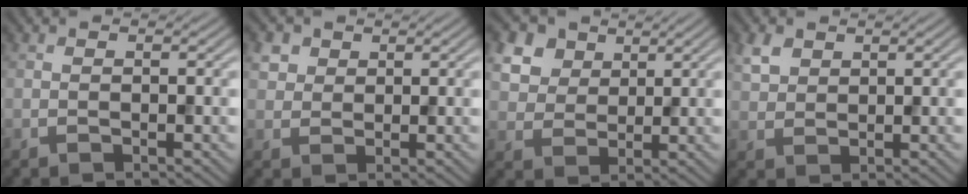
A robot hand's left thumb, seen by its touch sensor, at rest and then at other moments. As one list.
[{"total": 2.9, "force": [1.4, 2.4, 1.0], "torque": [-0.033, 0.000, 0.032]}, {"total": 8.2, "force": [4.3, 5.8, 3.8], "torque": [-0.153, 0.004, 0.090]}, {"total": 3.1, "force": [1.8, 2.1, 1.5], "torque": [-0.039, 0.003, 0.039]}]